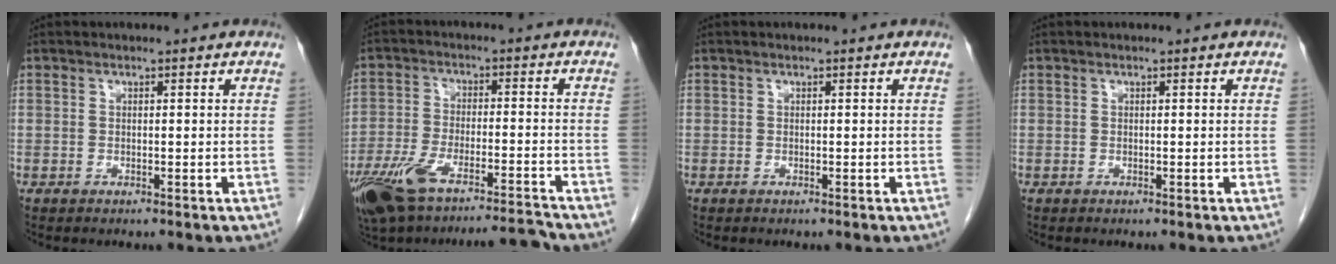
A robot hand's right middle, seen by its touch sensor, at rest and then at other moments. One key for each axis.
{"total": 13.0, "fx": -10.6, "fy": 1.8, "fz": 7.3, "tx": -0.139, "ty": 0.006, "tz": -0.182}
{"total": 0.0}
{"total": 0.0}